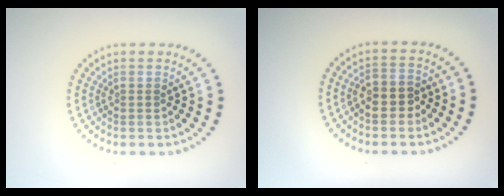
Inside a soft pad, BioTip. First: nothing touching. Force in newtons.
{"total": 2.6, "press": 2.5, "slide": 0.8}